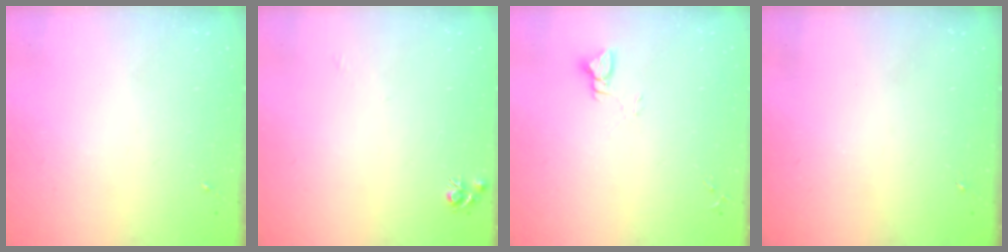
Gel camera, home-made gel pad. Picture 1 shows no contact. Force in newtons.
{"total": 5.1, "press": 5.0, "slide": 0.7}
{"total": 2.9, "press": 2.9, "slide": 0.2}
{"total": 0.0}